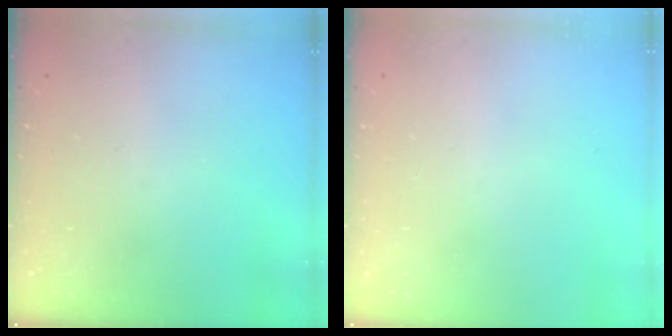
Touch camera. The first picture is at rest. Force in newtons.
{"total": 0.0}